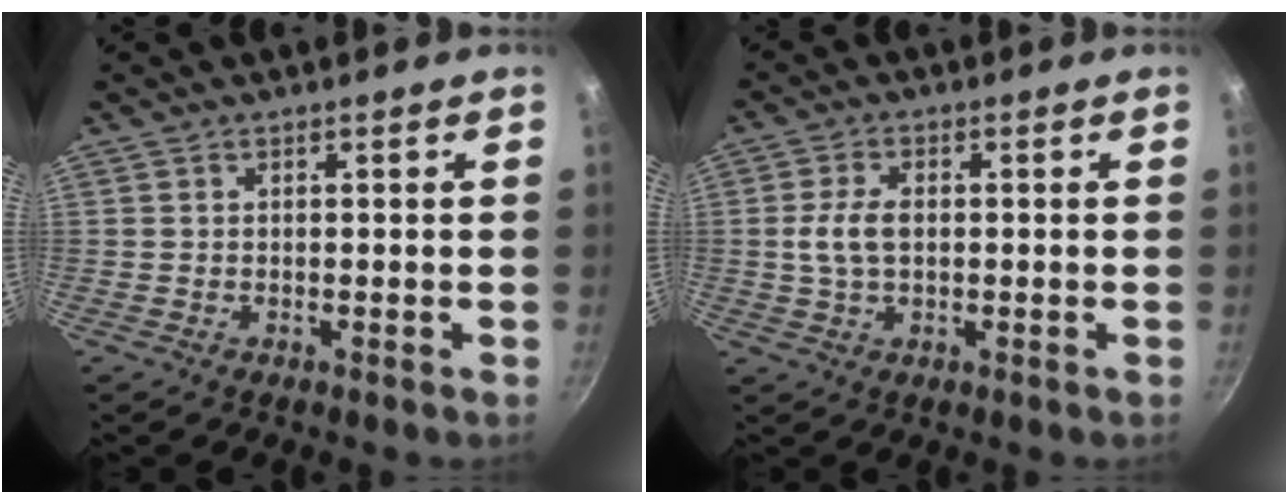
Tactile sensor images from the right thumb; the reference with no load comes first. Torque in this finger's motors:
{"motor_torque": [0.13, 0.93, 0.52, -0.08, 0.03]}